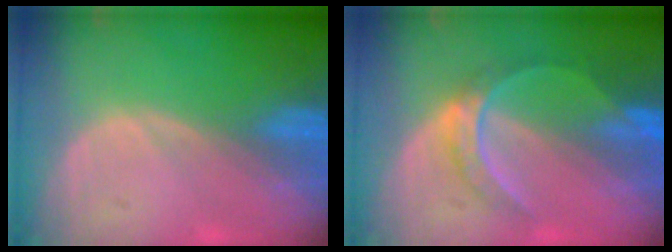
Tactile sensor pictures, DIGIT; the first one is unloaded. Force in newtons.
{"total": 6.4, "press": 5.5, "slide": 3.2}